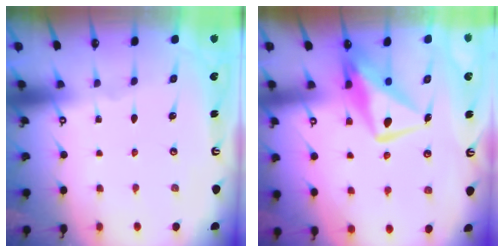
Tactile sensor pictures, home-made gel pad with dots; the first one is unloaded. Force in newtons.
{"total": 11.5, "press": 11.5, "slide": 1.0}